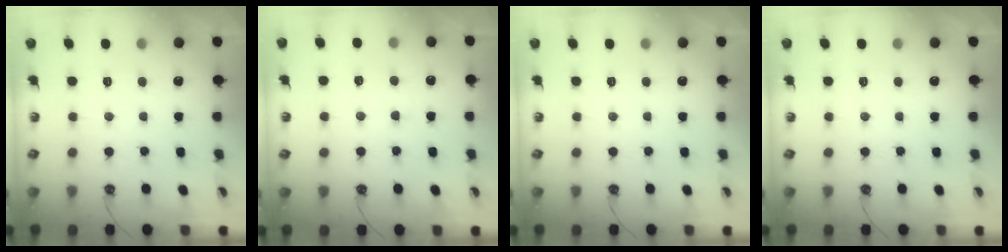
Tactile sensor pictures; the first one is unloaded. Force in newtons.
{"total": 0.0}
{"total": 0.0}
{"total": 0.0}